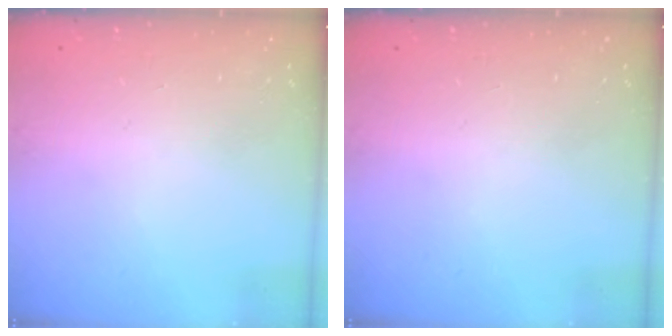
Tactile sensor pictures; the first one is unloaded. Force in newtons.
{"total": 0.0}